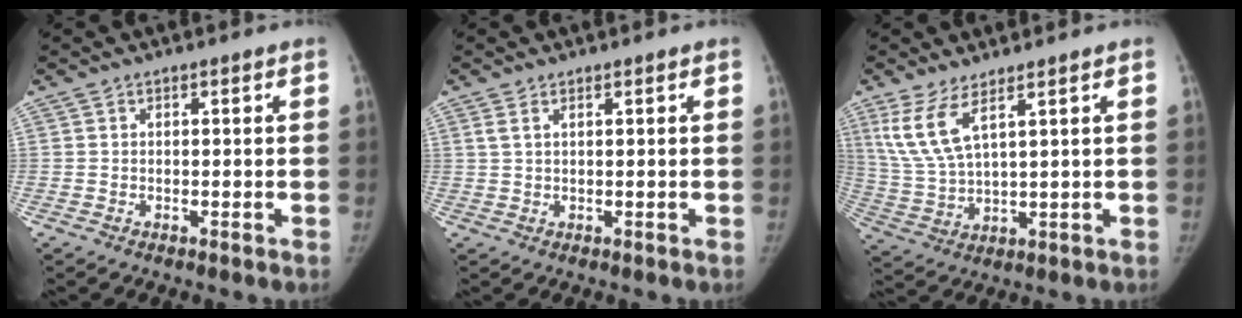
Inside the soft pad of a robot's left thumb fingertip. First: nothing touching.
{"total": 1.6, "force": [0.9, 0.4, 1.2], "torque": [-0.033, 0.005, 0.025]}
{"total": 8.7, "force": [4.9, 2.4, 6.7], "torque": [-0.153, -0.027, 0.112]}